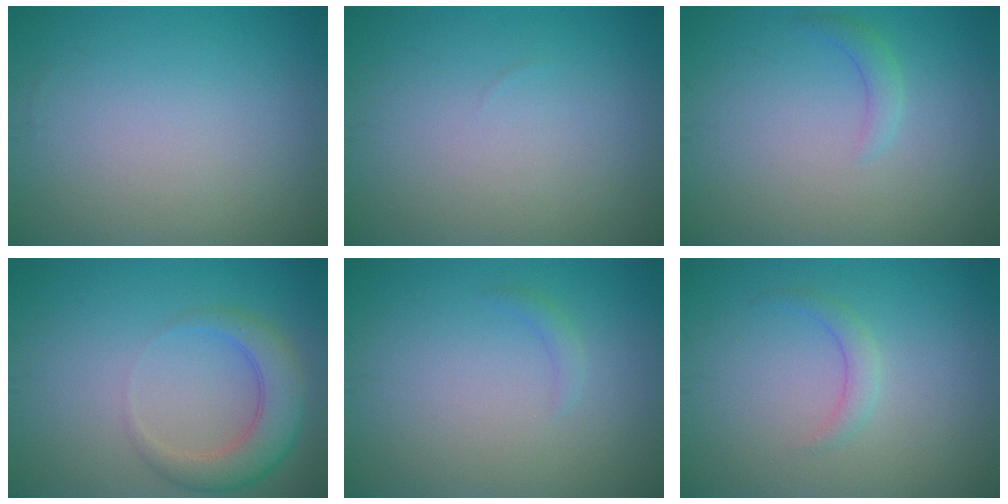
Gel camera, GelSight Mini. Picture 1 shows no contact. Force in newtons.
{"total": 0.0}
{"total": 1.4, "press": 1.4, "slide": 0.1}
{"total": 4.2, "press": 4.2, "slide": 0.5}
{"total": 0.9, "press": 0.9, "slide": 0.1}
{"total": 1.4, "press": 1.4, "slide": 0.1}